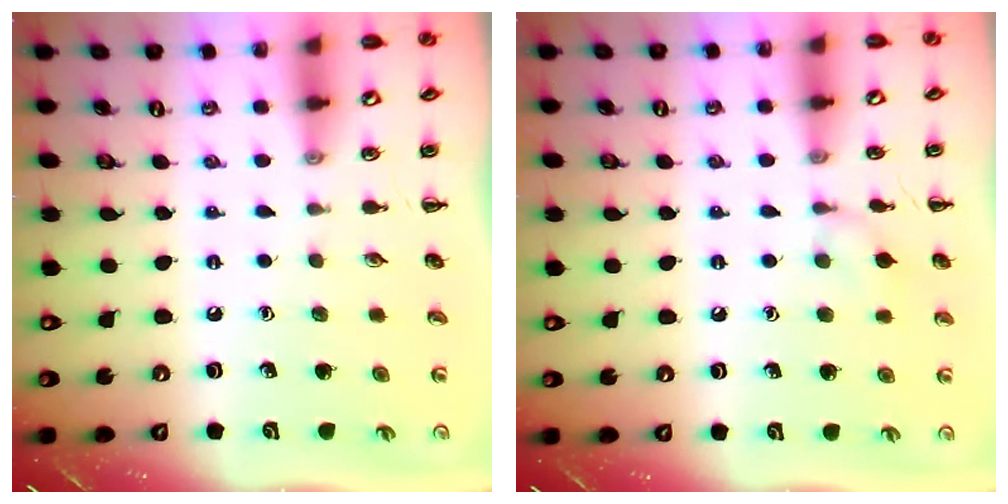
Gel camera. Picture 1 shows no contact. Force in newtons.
{"total": 6.8, "press": 6.5, "slide": 1.9}